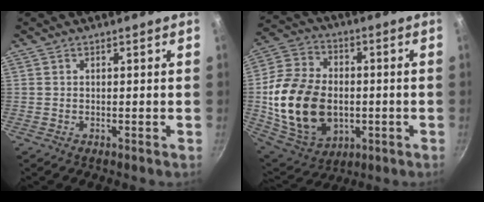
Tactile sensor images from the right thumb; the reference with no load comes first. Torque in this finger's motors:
{"motor_torque": [-0.37, 1.52, 1.68, -0.57, 0.38]}